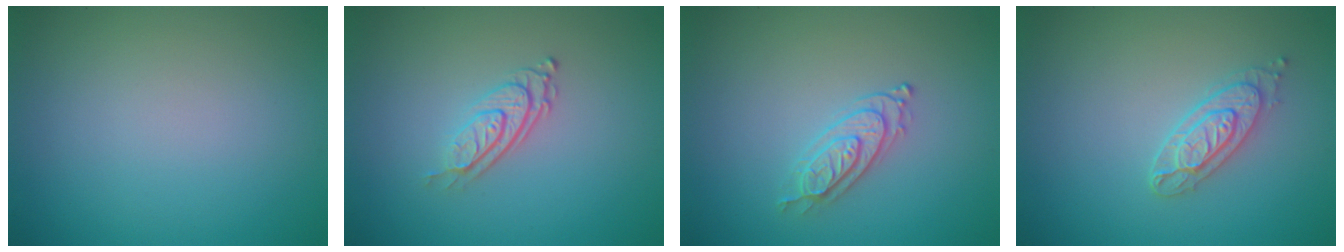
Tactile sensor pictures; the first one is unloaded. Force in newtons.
{"total": 3.1, "press": 1.9, "slide": 2.4}
{"total": 2.2, "press": 2.1, "slide": 0.7}
{"total": 2.6, "press": 2.4, "slide": 1.1}